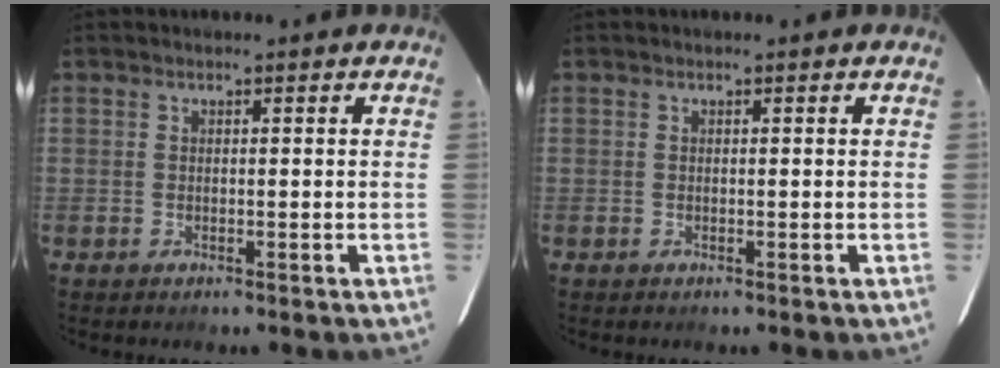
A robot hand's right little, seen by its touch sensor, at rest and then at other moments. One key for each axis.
{"total": 0.0}